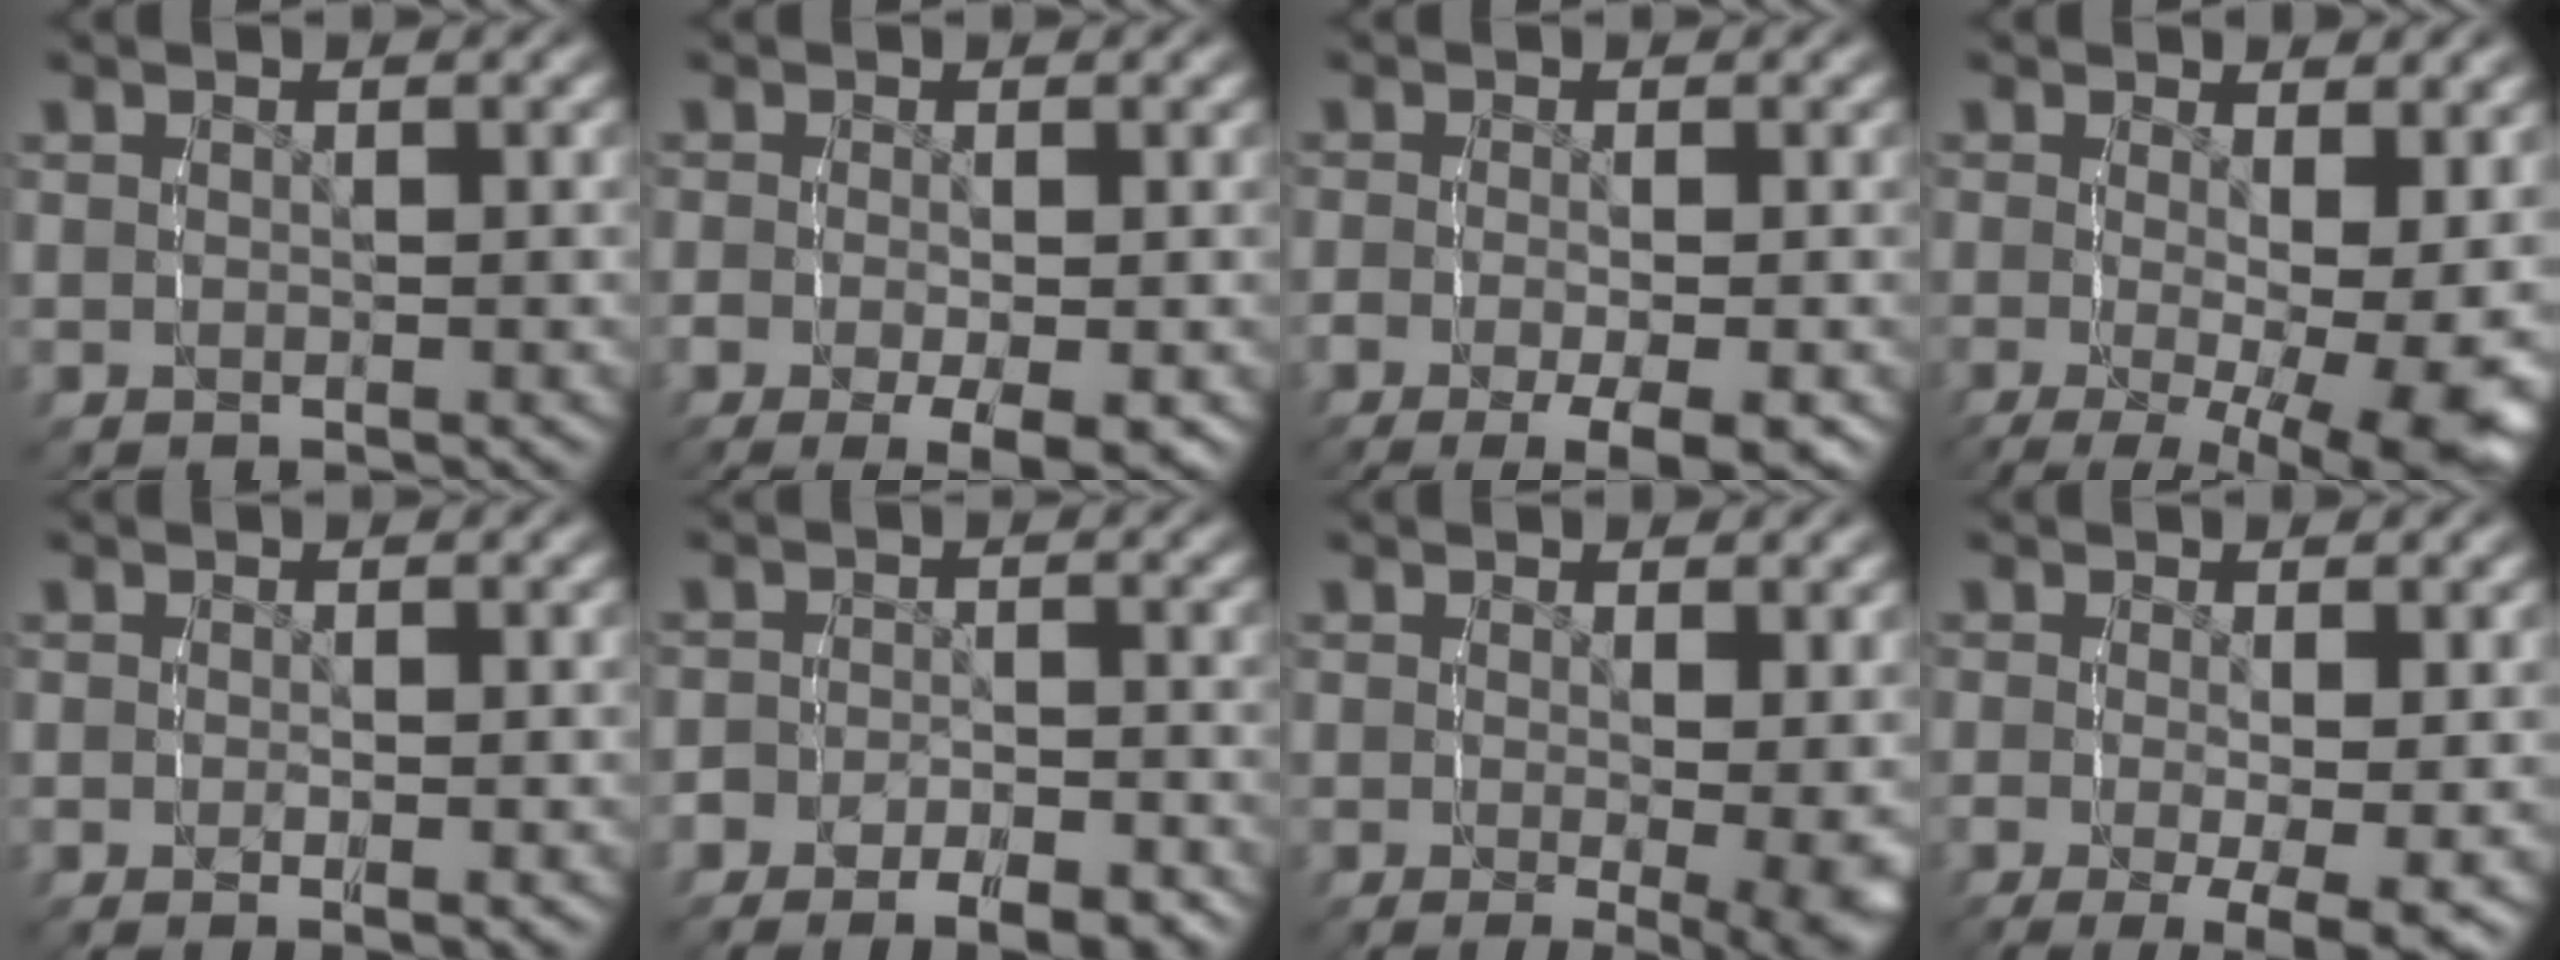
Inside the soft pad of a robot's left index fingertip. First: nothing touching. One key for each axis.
{"total": 5.4, "fx": -3.0, "fy": 2.2, "fz": 3.9, "tx": -0.064, "ty": -0.025, "tz": -0.029}
{"total": 6.7, "fx": -4.2, "fy": 2.7, "fz": 4.5, "tx": -0.072, "ty": -0.023, "tz": -0.051}
{"total": 9.8, "fx": -4.4, "fy": 3.5, "fz": 8.0, "tx": -0.122, "ty": -0.060, "tz": -0.037}
{"total": 0.7, "fx": -0.4, "fy": 0.3, "fz": 0.6, "tx": -0.010, "ty": -0.001, "tz": -0.003}
{"total": 3.6, "fx": -2.8, "fy": 1.9, "fz": 1.2, "tx": -0.020, "ty": -0.010, "tz": -0.045}
{"total": 5.0, "fx": -1.5, "fy": 1.1, "fz": 4.6, "tx": -0.056, "ty": -0.026, "tz": -0.014}
{"total": 7.2, "fx": -4.6, "fy": 2.2, "fz": 5.0, "tx": -0.088, "ty": -0.049, "tz": -0.044}